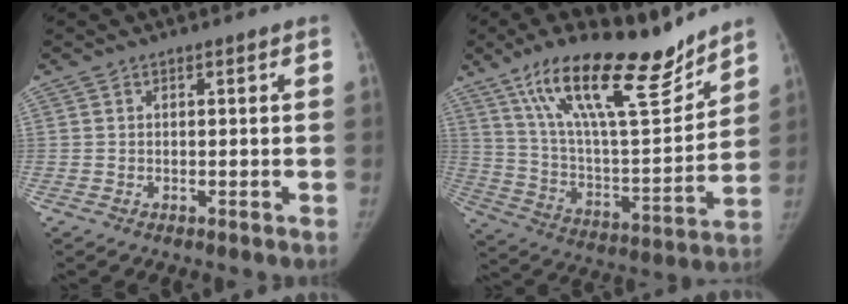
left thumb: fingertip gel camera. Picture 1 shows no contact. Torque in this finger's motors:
{"motor_torque": [0.96, -0.16, 1.49, -1.28, 0.61]}